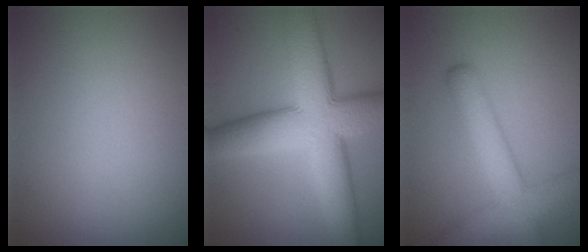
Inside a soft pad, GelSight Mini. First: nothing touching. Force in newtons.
{"total": 11.2, "press": 11.2, "slide": 0.2}
{"total": 5.0, "press": 5.0, "slide": 0.2}